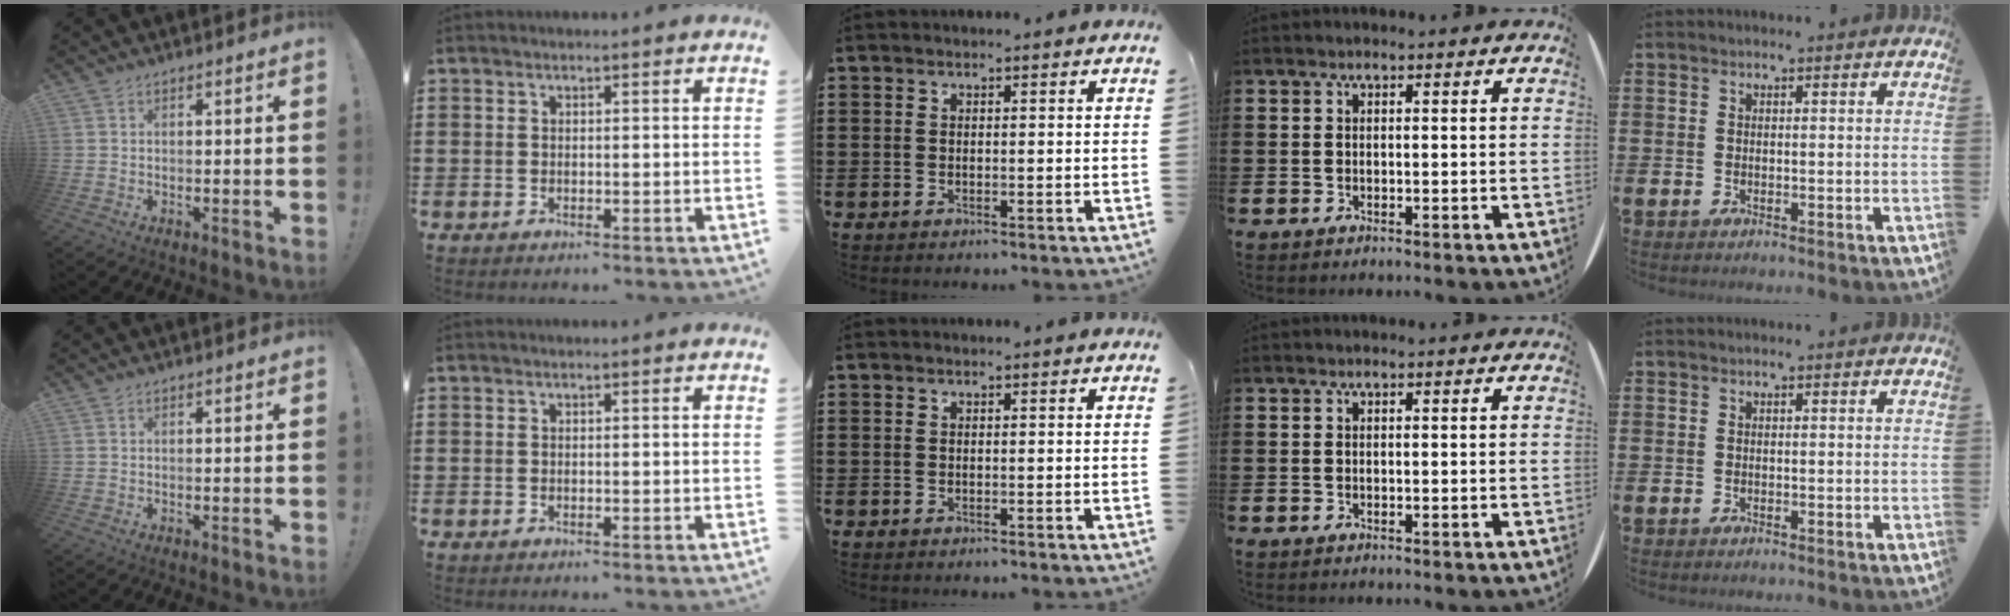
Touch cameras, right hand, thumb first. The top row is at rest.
{}